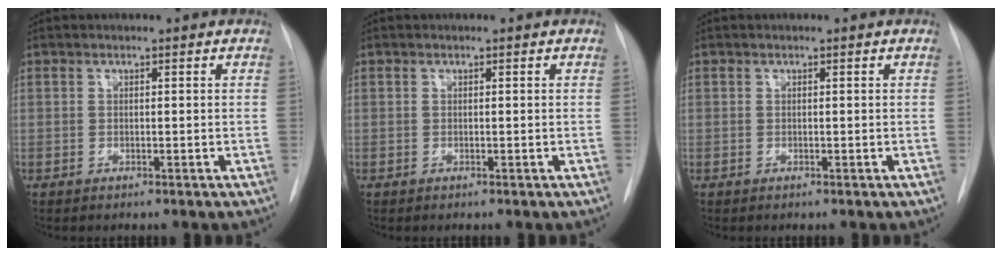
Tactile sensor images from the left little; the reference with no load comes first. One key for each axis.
{"total": 0.0}
{"total": 0.0}